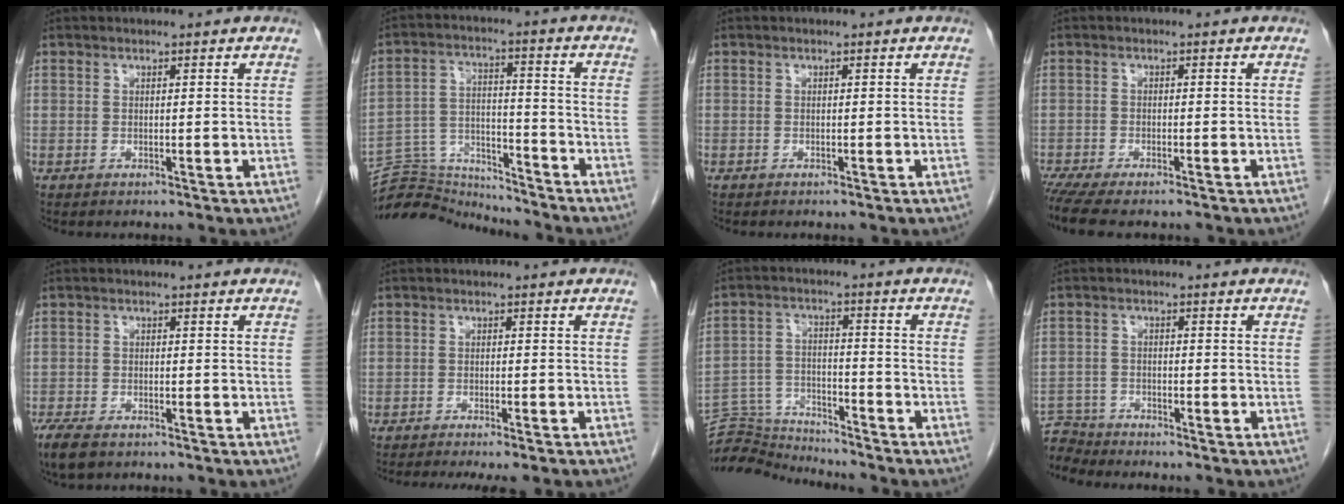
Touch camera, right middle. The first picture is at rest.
{"total": 11.4, "force": [-11.4, 0.8, -0.4], "torque": [0.006, 0.038, -0.199]}
{"total": 0.0}
{"total": 7.8, "force": [-6.5, 1.6, 4.0], "torque": [-0.060, -0.008, -0.103]}
{"total": 6.6, "force": [-4.9, 2.6, 3.5], "torque": [-0.068, -0.014, -0.078]}
{"total": 9.4, "force": [-8.1, 1.0, 4.6], "torque": [-0.055, -0.011, -0.107]}
{"total": 8.9, "force": [-8.9, 0.1, -0.7], "torque": [0.007, 0.019, -0.162]}
{"total": 5.7, "force": [-5.6, 1.0, -0.7], "torque": [0.019, 0.000, -0.109]}